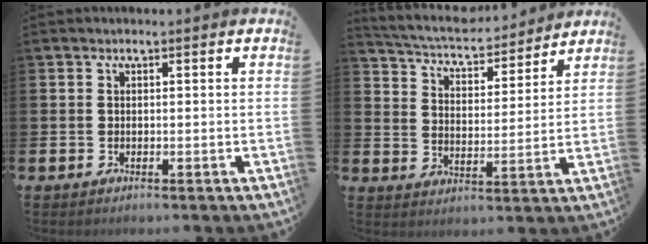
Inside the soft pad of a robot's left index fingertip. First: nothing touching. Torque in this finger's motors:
{"motor_torque": [1.02, -1.12, 0.43, 0.05]}